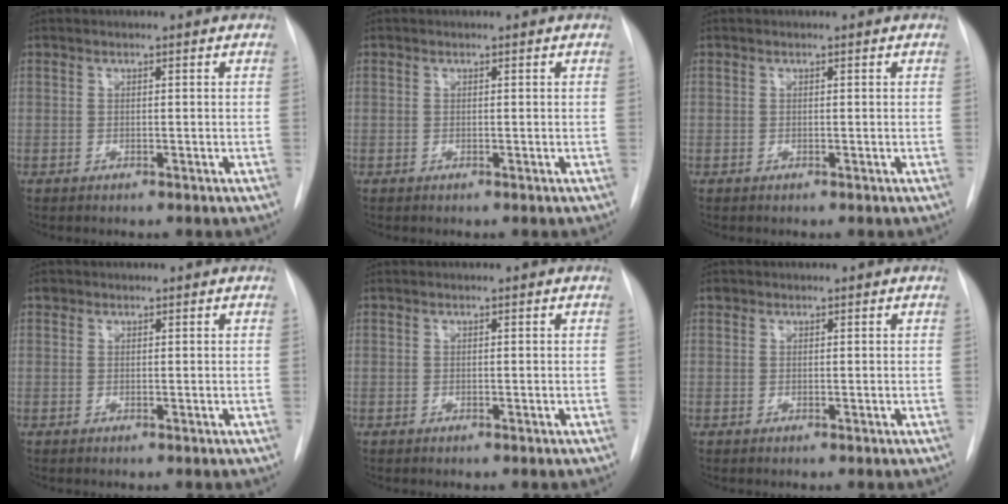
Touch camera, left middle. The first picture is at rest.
{"total": 0.0}
{"total": 0.0}
{"total": 0.7, "force": [0.4, 0.5, 0.1], "torque": [0.002, 0.007, 0.005]}
{"total": 0.0}
{"total": 0.6, "force": [0.4, 0.5, 0.1], "torque": [-0.002, 0.011, 0.006]}